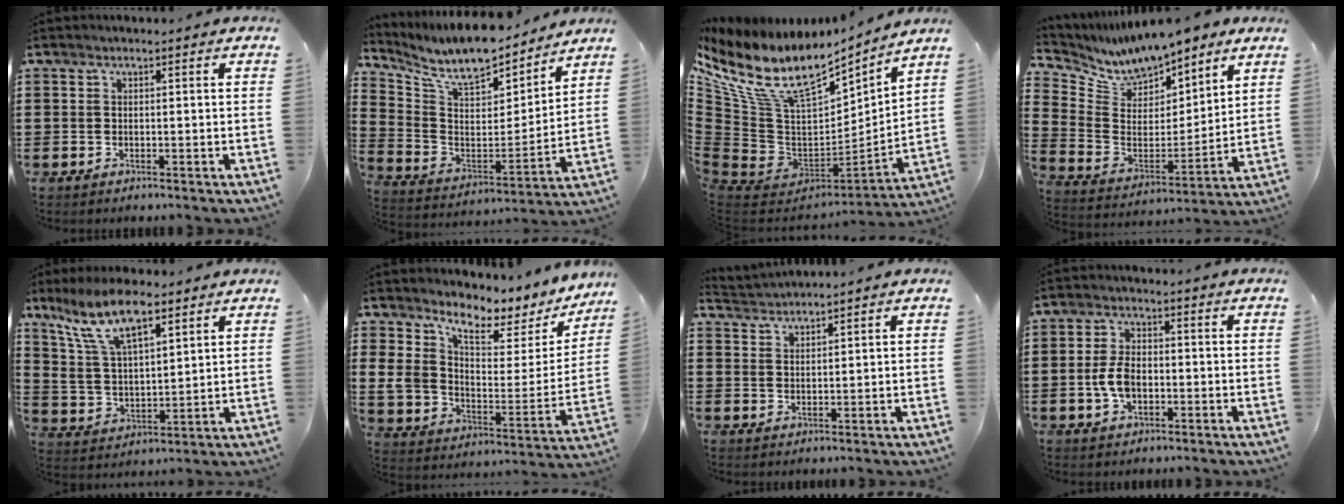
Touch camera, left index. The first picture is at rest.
{"total": 9.9, "force": [8.5, 2.9, 4.1], "torque": [-0.122, -0.059, 0.150]}
{"total": 15.2, "force": [9.4, 7.3, 9.5], "torque": [-0.225, -0.062, 0.165]}
{"total": 8.9, "force": [8.4, 2.7, 1.3], "torque": [-0.076, -0.055, 0.151]}
{"total": 11.8, "force": [7.9, 4.3, 7.6], "torque": [-0.167, -0.007, 0.146]}
{"total": 6.2, "force": [4.6, 3.2, 2.6], "torque": [-0.069, -0.039, 0.078]}
{"total": 1.9, "force": [1.9, -0.2, -0.3], "torque": [-0.001, -0.002, 0.037]}
{"total": 5.3, "force": [-0.9, 3.0, 4.2], "torque": [-0.105, -0.002, -0.024]}